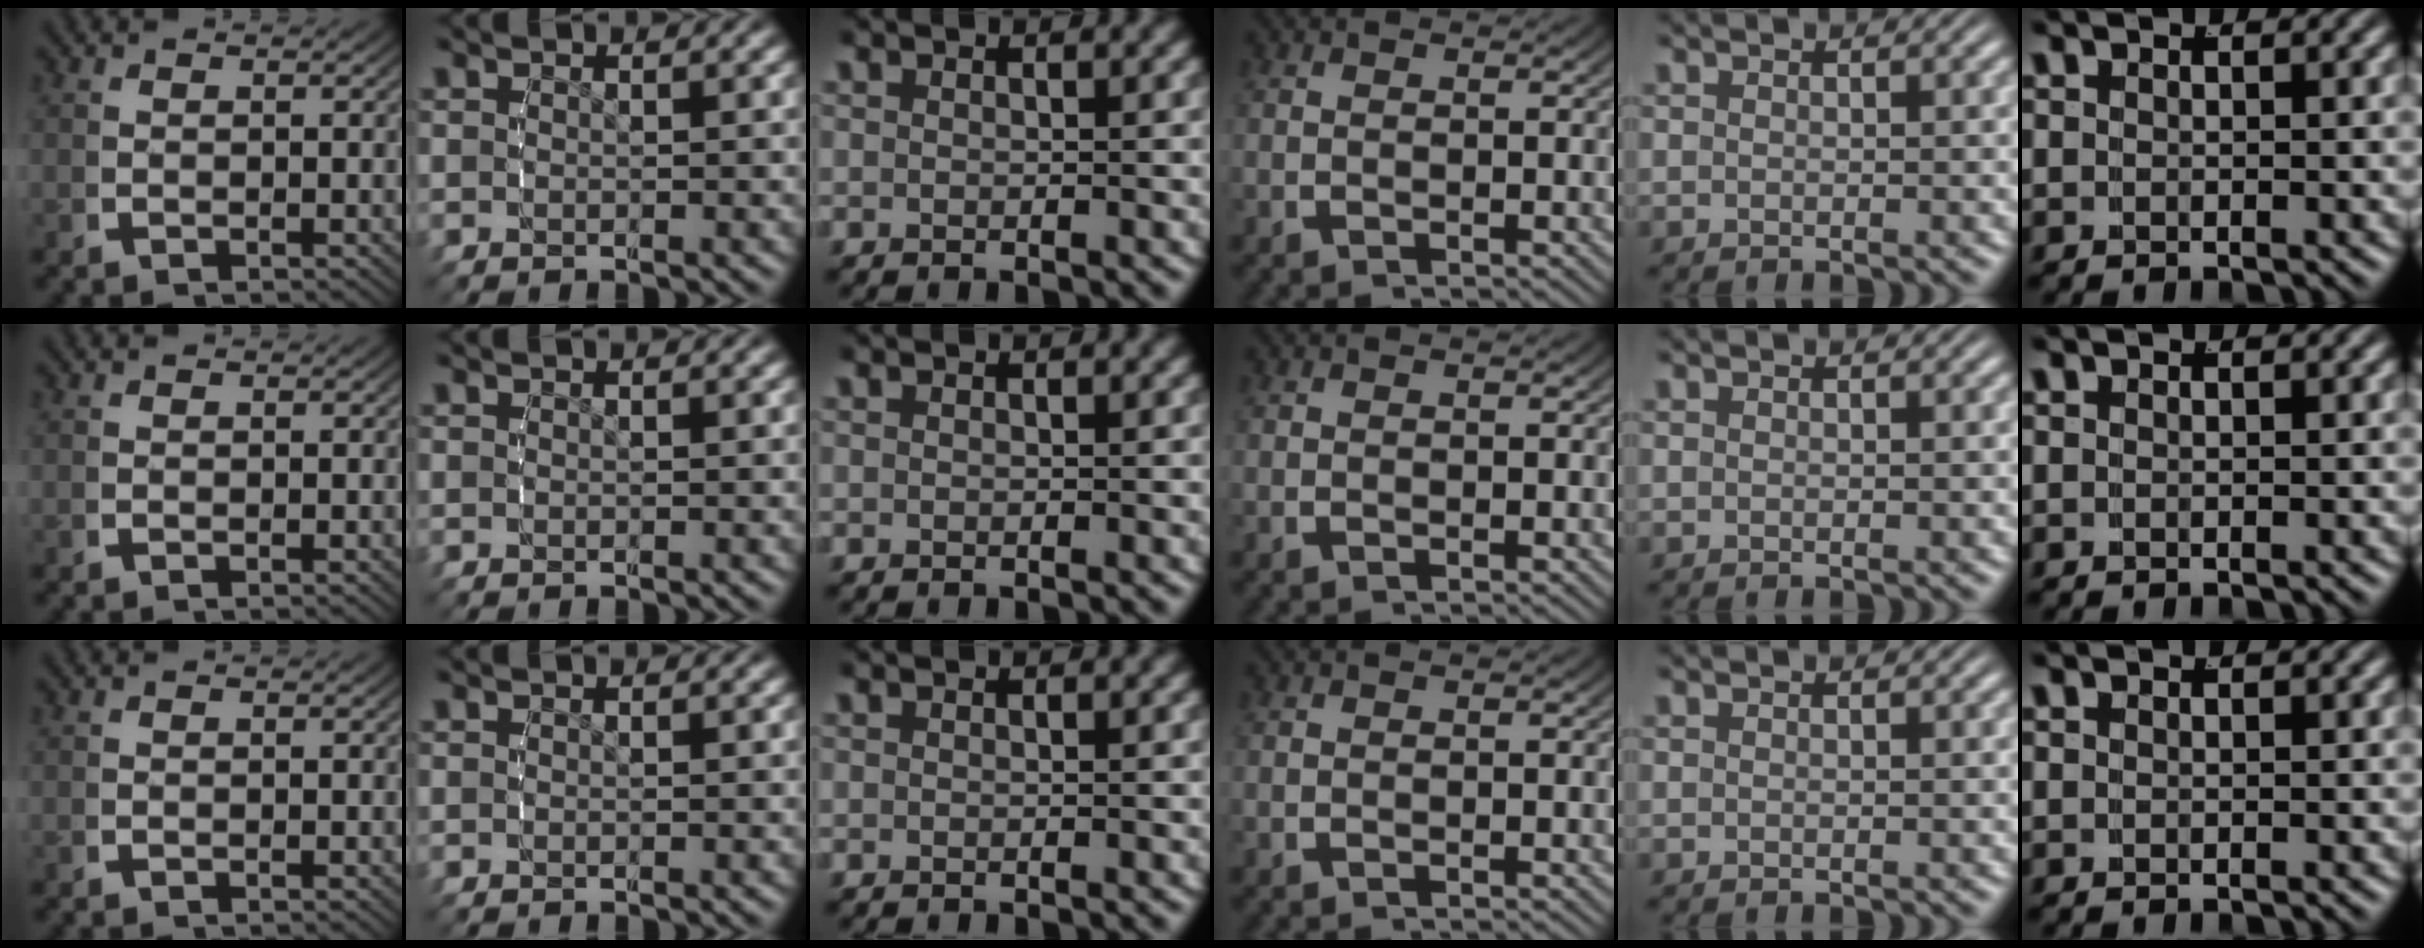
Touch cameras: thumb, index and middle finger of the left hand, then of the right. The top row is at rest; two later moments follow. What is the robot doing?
{"motion": "reach", "object": "paper"}